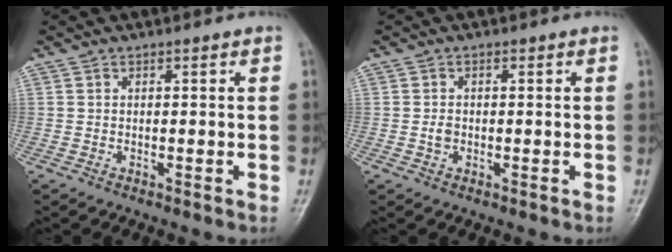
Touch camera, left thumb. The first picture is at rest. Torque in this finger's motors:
{"motor_torque": [-0.09, -0.03, 0.19, 0.02, 0.00]}